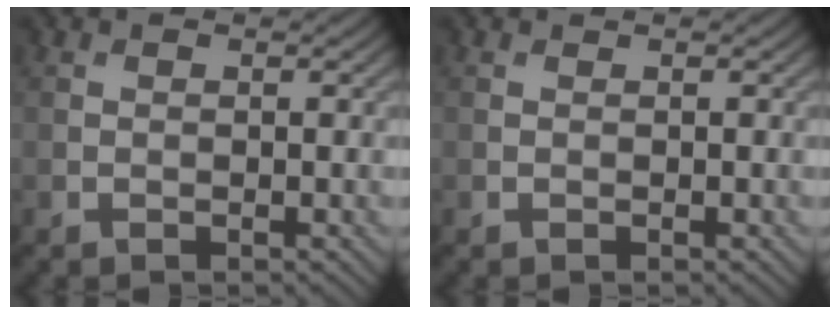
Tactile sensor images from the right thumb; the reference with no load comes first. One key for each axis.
{"total": 0.0}